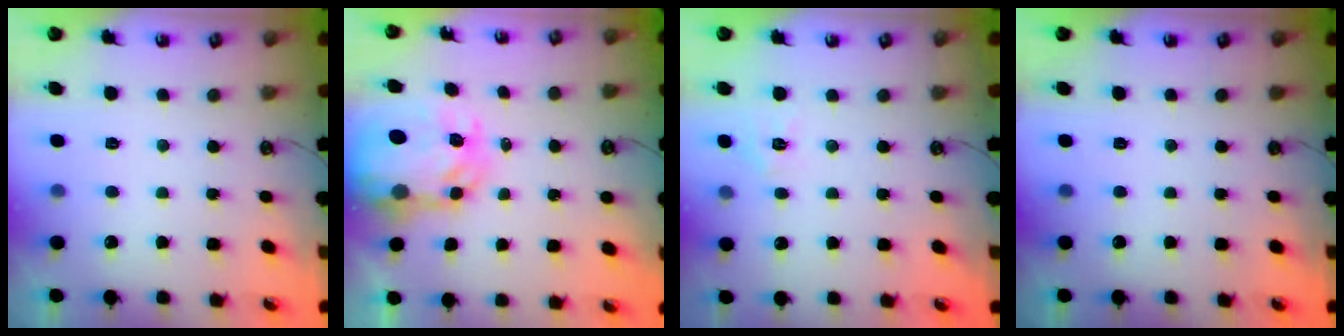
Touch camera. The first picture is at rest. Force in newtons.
{"total": 7.8, "press": 7.7, "slide": 0.8}
{"total": 3.9, "press": 3.9, "slide": 0.5}
{"total": 0.0}